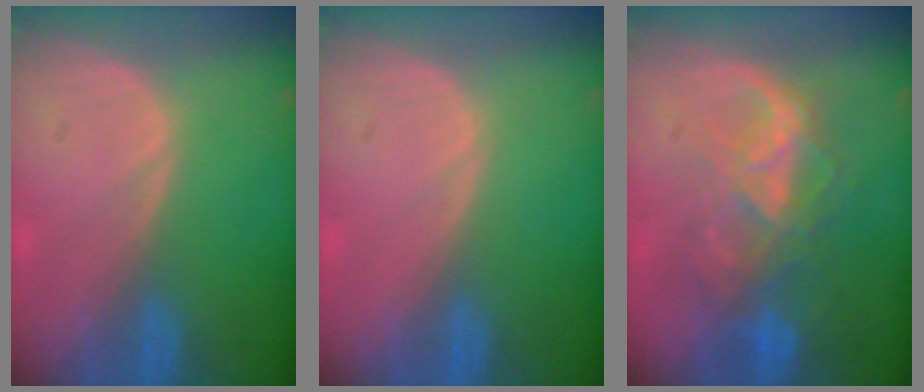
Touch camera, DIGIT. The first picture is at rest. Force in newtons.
{"total": 0.0}
{"total": 8.7, "press": 7.5, "slide": 4.3}